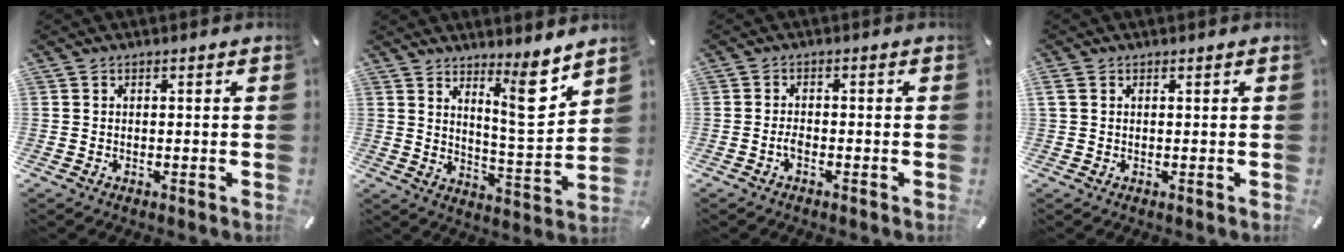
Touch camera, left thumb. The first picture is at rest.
{"total": 11.0, "force": [7.4, 2.9, 7.6], "torque": [-0.102, -0.059, 0.122]}
{"total": 1.9, "force": [-1.1, 0.8, 1.3], "torque": [-0.025, 0.005, -0.021]}
{"total": 1.0, "force": [0.4, 0.7, 0.6], "torque": [-0.014, 0.003, 0.006]}